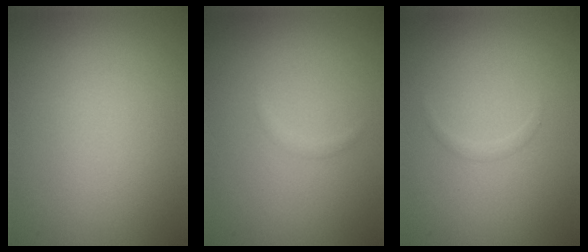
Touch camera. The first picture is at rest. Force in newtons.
{"total": 0.6, "press": 0.6, "slide": 0.1}
{"total": 0.5, "press": 0.5, "slide": 0.0}